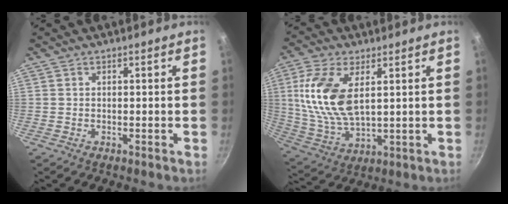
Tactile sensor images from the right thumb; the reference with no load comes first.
{"total": 14.7, "force": [3.7, 7.5, 12.1], "torque": [-0.240, -0.012, 0.081]}